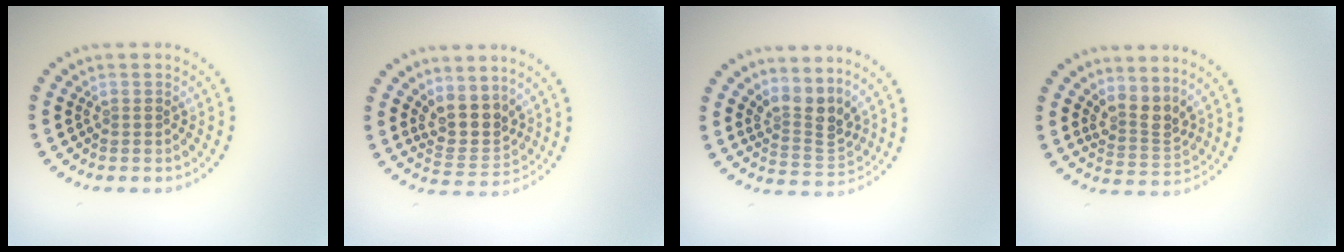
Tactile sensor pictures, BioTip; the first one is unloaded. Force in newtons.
{"total": 3.5, "press": 2.9, "slide": 2.1}
{"total": 3.3, "press": 2.3, "slide": 2.4}
{"total": 2.8, "press": 2.0, "slide": 1.9}